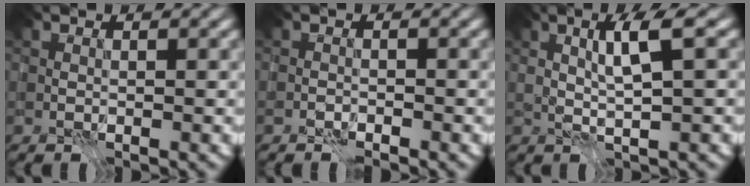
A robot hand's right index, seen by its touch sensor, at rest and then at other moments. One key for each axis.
{"total": 1.2, "fx": -1.1, "fy": 0.4, "fz": 0.3, "tx": -0.003, "ty": 0.004, "tz": -0.025}
{"total": 3.5, "fx": 1.1, "fy": 0.4, "fz": 3.3, "tx": -0.066, "ty": 0.008, "tz": 0.021}